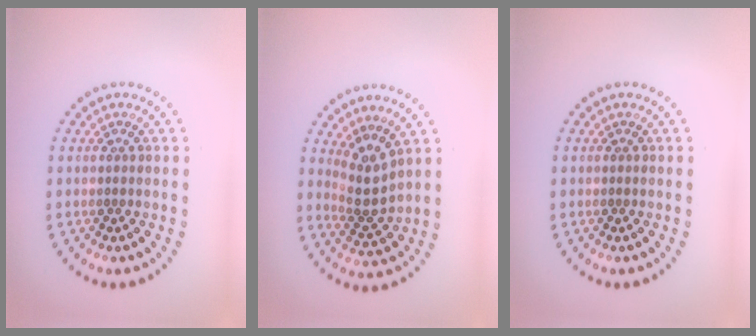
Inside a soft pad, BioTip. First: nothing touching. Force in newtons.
{"total": 3.0, "press": 2.2, "slide": 2.0}
{"total": 0.0}